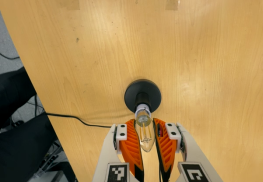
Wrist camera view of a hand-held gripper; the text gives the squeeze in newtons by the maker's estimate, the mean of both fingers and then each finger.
{"total": 23.0, "left": 22.7, "right": 23.2}